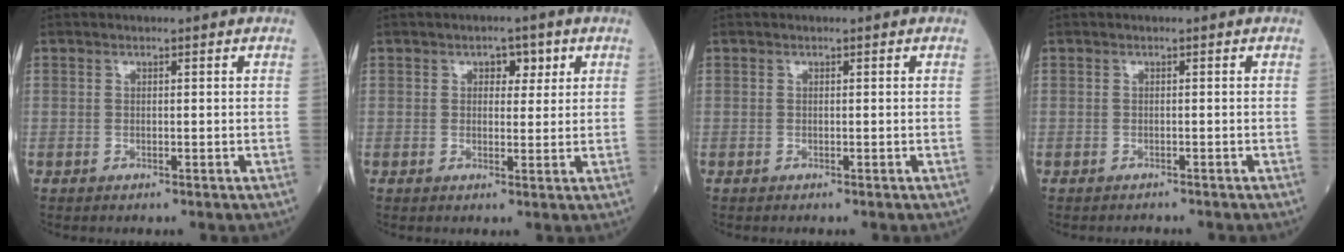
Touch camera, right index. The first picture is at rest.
{"total": 3.0, "force": [1.3, 1.9, 1.9], "torque": [-0.018, 0.007, 0.015]}
{"total": 0.0}
{"total": 0.7, "force": [-0.7, 0.1, -0.2], "torque": [-0.004, -0.005, -0.010]}